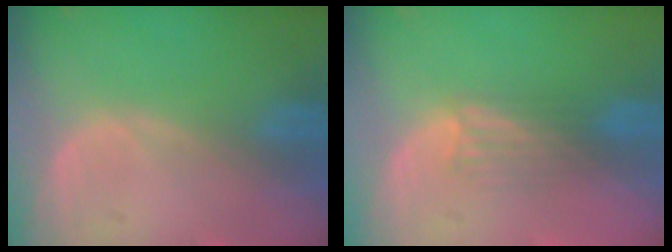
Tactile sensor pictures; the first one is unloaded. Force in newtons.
{"total": 3.0, "press": 2.8, "slide": 1.3}